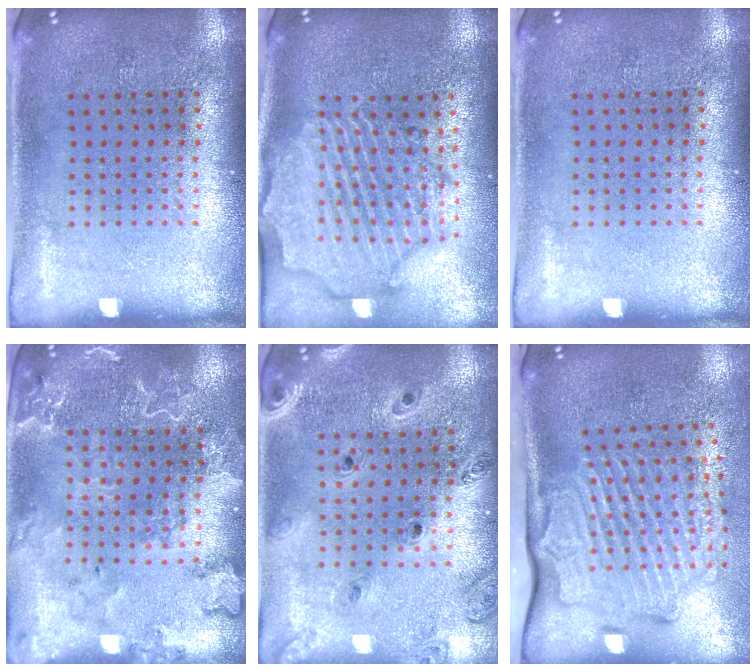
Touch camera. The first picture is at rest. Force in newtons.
{"total": 2.9, "press": 2.6, "slide": 1.3}
{"total": 0.0}
{"total": 2.5, "press": 2.4, "slide": 0.8}
{"total": 1.3, "press": 1.3, "slide": 0.2}
{"total": 3.1, "press": 2.3, "slide": 2.1}